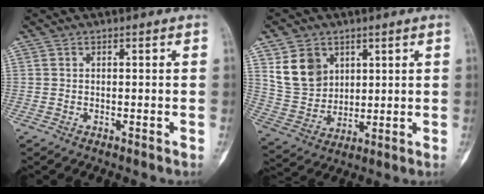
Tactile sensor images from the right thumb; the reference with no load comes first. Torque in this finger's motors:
{"motor_torque": [0.91, 1.02, -0.11, 0.23, 0.05]}